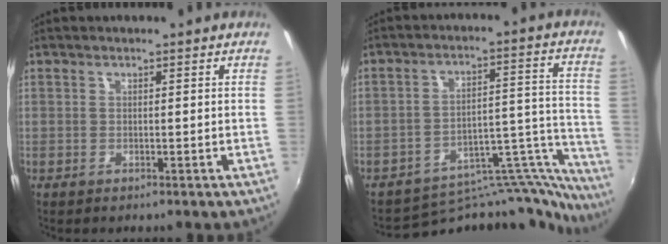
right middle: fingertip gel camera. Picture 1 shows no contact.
{"total": 17.3, "force": [-16.8, 2.9, 2.7], "torque": [-0.014, 0.045, -0.241]}